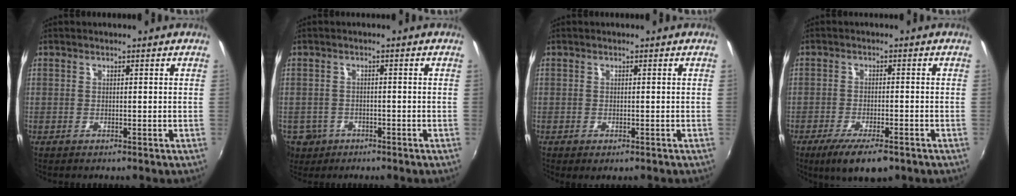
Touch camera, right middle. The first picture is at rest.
{"total": 6.1, "force": [-2.9, 5.0, 1.9], "torque": [-0.057, -0.006, -0.043]}
{"total": 1.3, "force": [-0.7, 0.4, 1.0], "torque": [-0.017, -0.004, -0.008]}
{"total": 8.8, "force": [-6.0, 2.3, 6.0], "torque": [-0.127, -0.027, -0.098]}